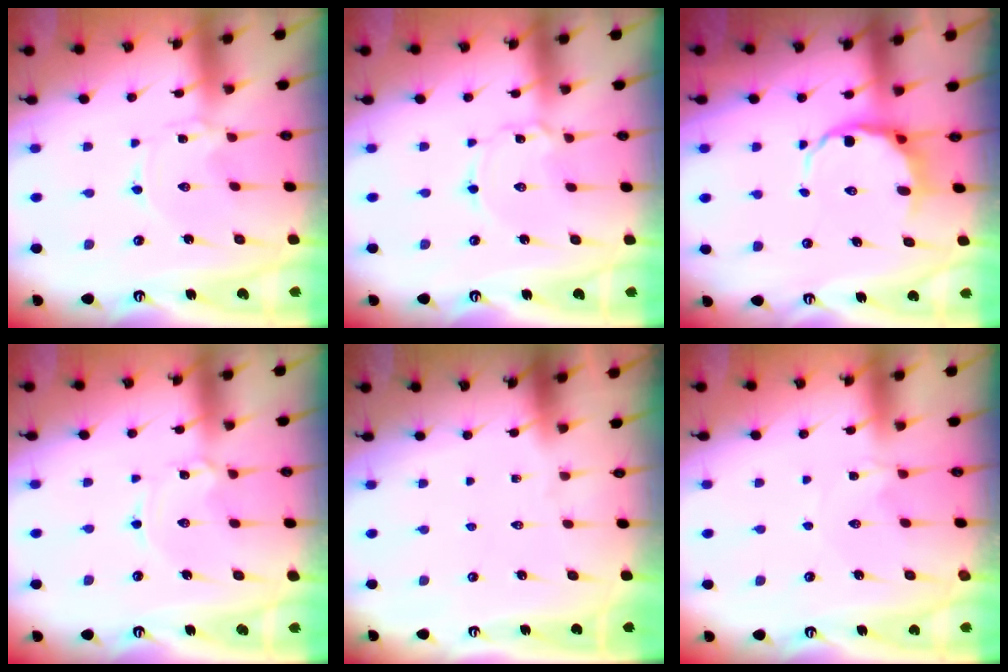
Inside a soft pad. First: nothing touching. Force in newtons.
{"total": 2.4, "press": 2.4, "slide": 0.1}
{"total": 8.9, "press": 8.4, "slide": 2.8}
{"total": 1.6, "press": 1.6, "slide": 0.2}
{"total": 0.0}
{"total": 0.0}